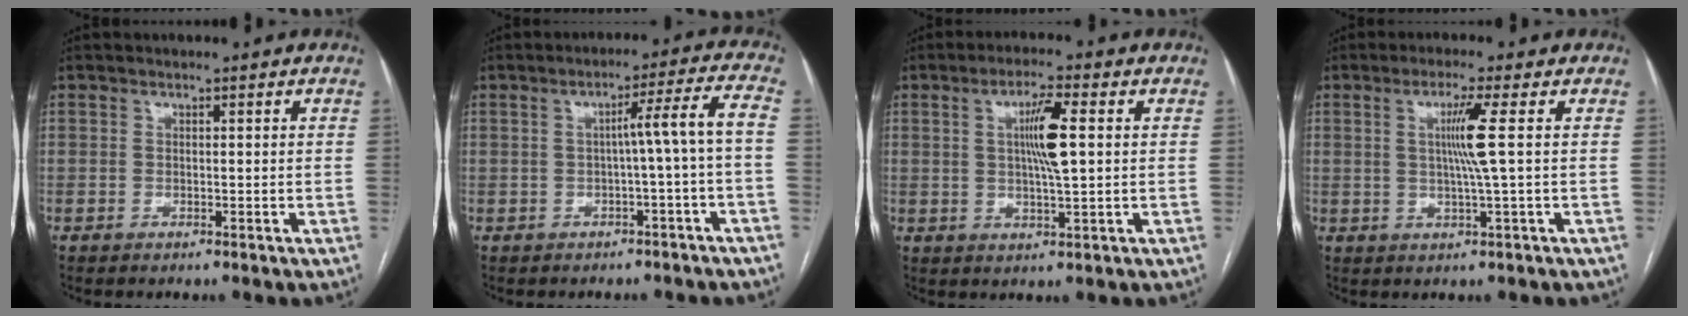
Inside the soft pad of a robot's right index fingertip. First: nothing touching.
{"total": 6.1, "force": [-1.2, -1.2, 5.9], "torque": [-0.084, 0.016, -0.014]}
{"total": 6.5, "force": [1.3, 0.3, 6.4], "torque": [-0.119, 0.001, 0.023]}
{"total": 5.2, "force": [1.0, -1.5, 4.9], "torque": [-0.096, -0.005, 0.021]}